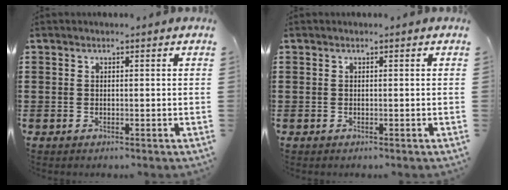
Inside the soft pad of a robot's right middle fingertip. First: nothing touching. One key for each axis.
{"total": 0.0}